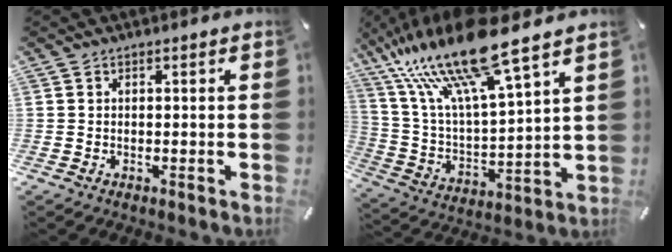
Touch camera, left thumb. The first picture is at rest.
{"total": 21.7, "force": [16.2, 5.0, 13.6], "torque": [-0.310, -0.111, 0.268]}